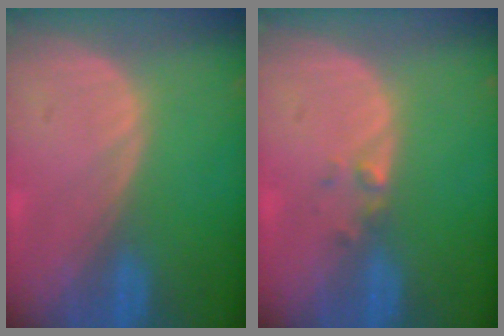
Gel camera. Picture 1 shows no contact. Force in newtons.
{"total": 1.4, "press": 1.2, "slide": 0.7}